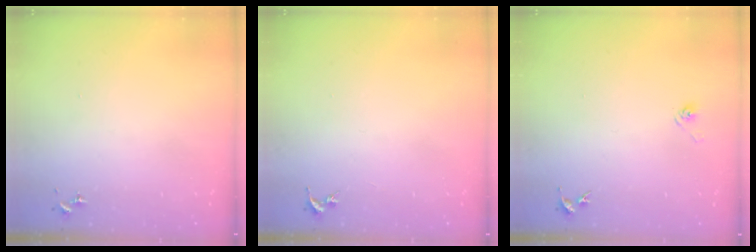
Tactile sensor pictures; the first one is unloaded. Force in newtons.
{"total": 0.0}
{"total": 2.9, "press": 2.6, "slide": 1.4}